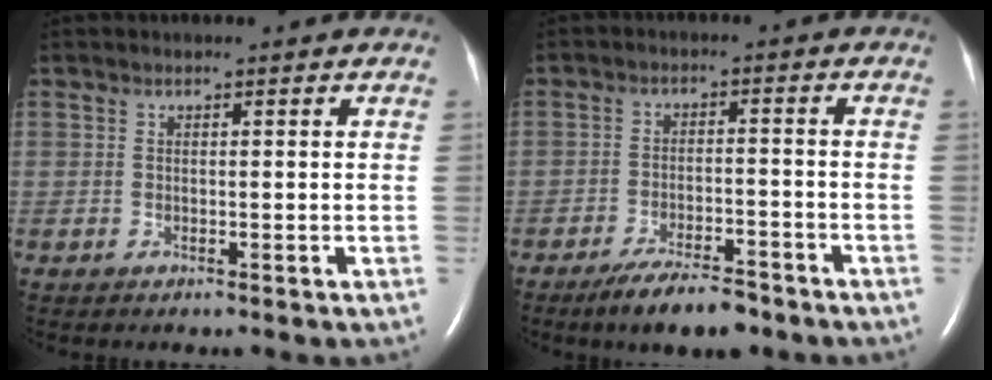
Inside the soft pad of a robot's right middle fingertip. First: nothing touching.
{"total": 7.5, "force": [-5.8, 1.8, 4.3], "torque": [-0.076, -0.010, -0.097]}